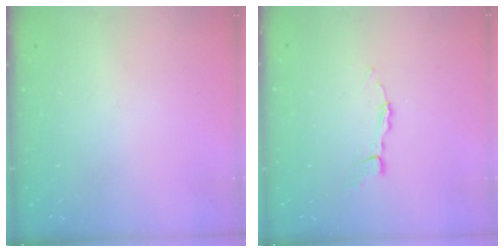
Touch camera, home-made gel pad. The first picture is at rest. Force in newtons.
{"total": 4.0, "press": 4.0, "slide": 0.2}